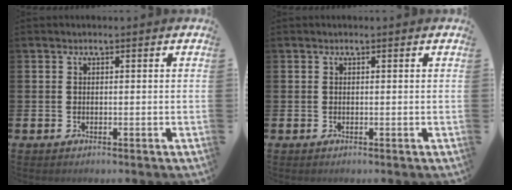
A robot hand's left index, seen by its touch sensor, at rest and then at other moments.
{"total": 0.0}